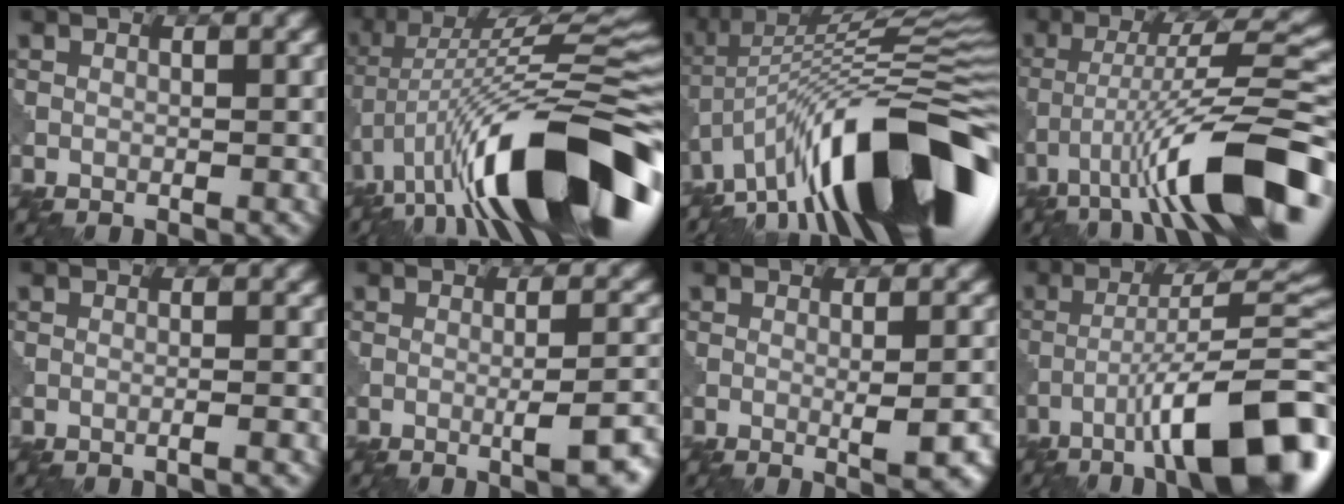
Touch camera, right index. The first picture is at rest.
{"total": 16.6, "force": [-5.9, 5.6, 14.5], "torque": [-0.240, 0.031, -0.105]}
{"total": 16.1, "force": [-7.8, 4.6, 13.3], "torque": [-0.205, 0.038, -0.145]}
{"total": 12.0, "force": [-5.9, 1.8, 10.3], "torque": [-0.169, 0.020, -0.094]}
{"total": 1.2, "force": [-0.7, 0.1, 1.0], "torque": [-0.009, 0.003, -0.029]}
{"total": 5.4, "force": [-2.0, 1.2, 4.9], "torque": [-0.066, 0.005, -0.030]}
{"total": 4.3, "force": [-0.8, 1.1, 4.0], "torque": [-0.053, -0.004, -0.005]}
{"total": 12.5, "force": [-6.1, 2.5, 10.7], "torque": [-0.152, 0.018, -0.093]}